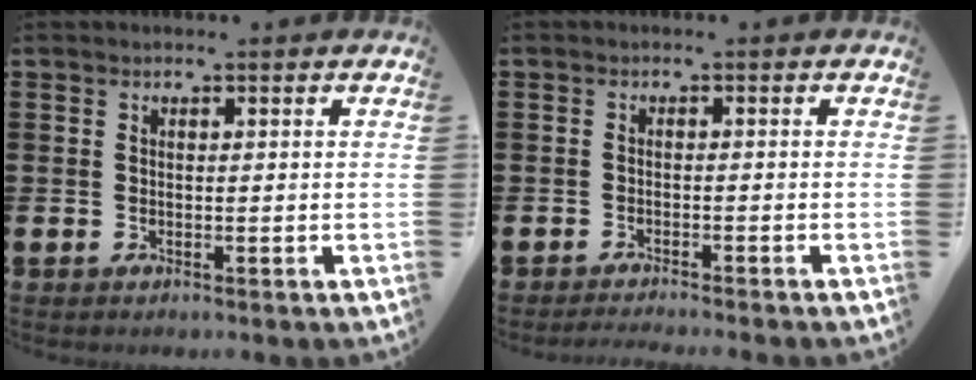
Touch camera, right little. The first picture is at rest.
{"total": 1.1, "force": [-1.0, -0.2, 0.2], "torque": [-0.003, -0.001, -0.021]}